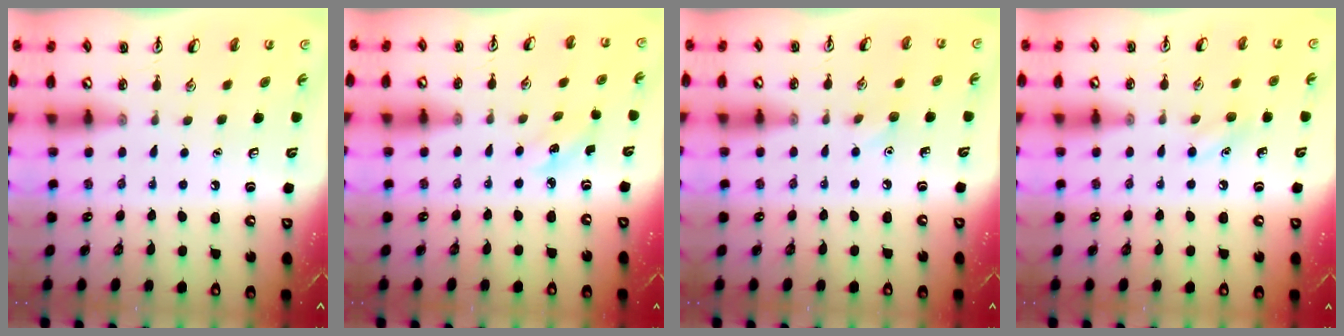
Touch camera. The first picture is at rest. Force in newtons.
{"total": 2.5, "press": 2.4, "slide": 0.9}
{"total": 4.7, "press": 4.4, "slide": 1.5}
{"total": 6.2, "press": 5.9, "slide": 1.8}